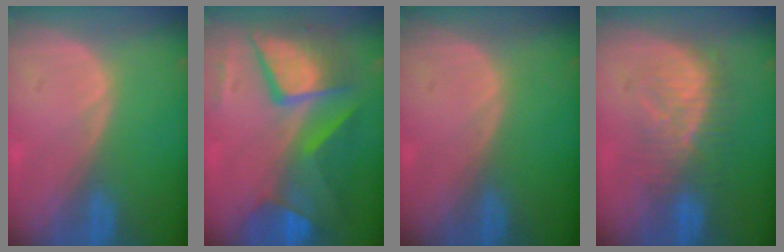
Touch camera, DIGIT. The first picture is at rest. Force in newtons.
{"total": 11.6, "press": 11.6, "slide": 1.4}
{"total": 0.0}
{"total": 7.9, "press": 7.8, "slide": 1.6}